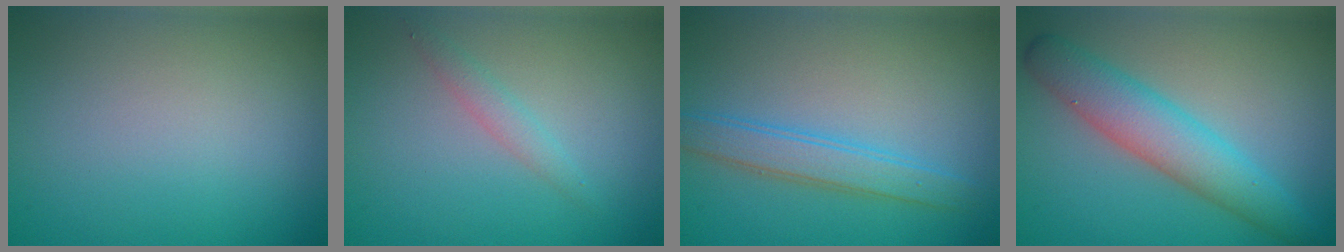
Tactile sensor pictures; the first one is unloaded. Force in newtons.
{"total": 1.4, "press": 1.4, "slide": 0.0}
{"total": 3.0, "press": 3.0, "slide": 0.0}
{"total": 5.1, "press": 5.1, "slide": 0.3}